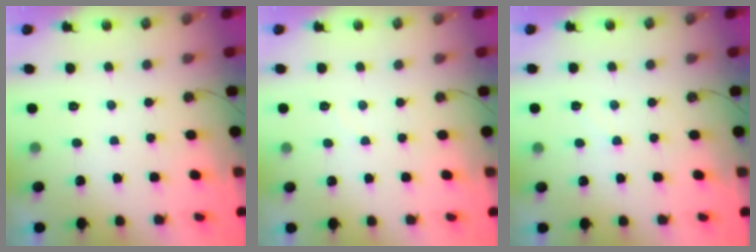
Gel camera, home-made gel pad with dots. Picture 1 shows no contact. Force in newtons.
{"total": 4.2, "press": 4.2, "slide": 0.5}
{"total": 2.8, "press": 2.8, "slide": 0.4}